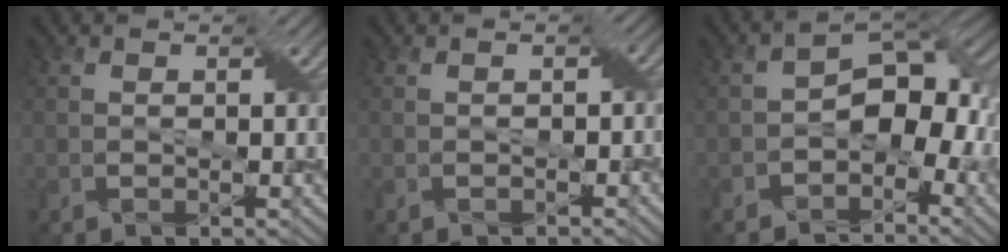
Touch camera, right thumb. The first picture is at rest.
{"total": 0.8, "force": [-0.5, 0.6, 0.3], "torque": [0.004, 0.001, -0.007]}
{"total": 7.1, "force": [-2.6, 4.3, 5.1], "torque": [-0.056, 0.007, -0.059]}